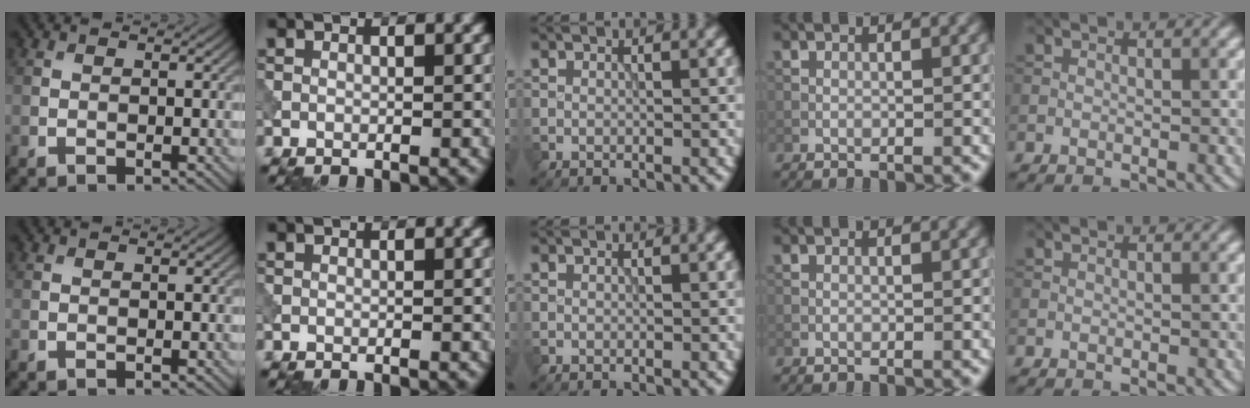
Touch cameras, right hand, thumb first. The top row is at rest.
{}